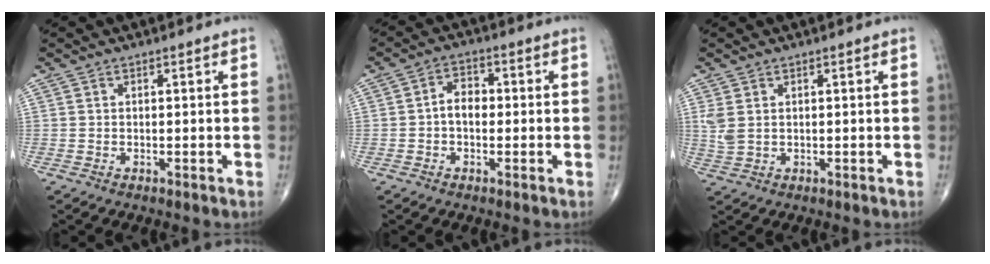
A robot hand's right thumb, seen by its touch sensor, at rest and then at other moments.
{"total": 4.3, "force": [-0.4, 3.0, 3.1], "torque": [-0.040, 0.020, -0.016]}
{"total": 3.0, "force": [0.9, 1.8, 2.2], "torque": [-0.058, 0.004, 0.025]}